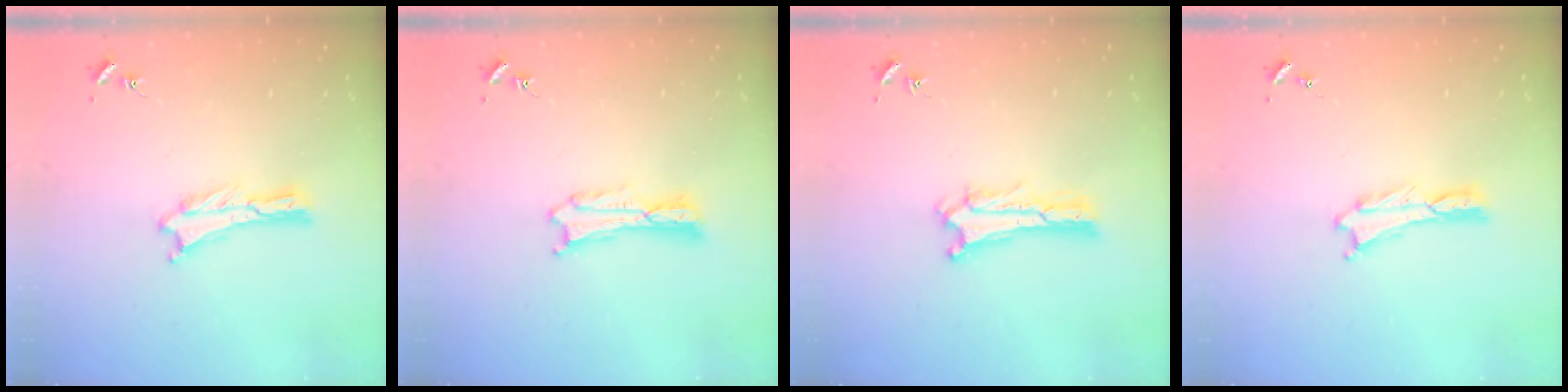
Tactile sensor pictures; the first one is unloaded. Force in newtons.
{"total": 0.9, "press": 0.9, "slide": 0.2}
{"total": 0.7, "press": 0.6, "slide": 0.2}
{"total": 0.0}